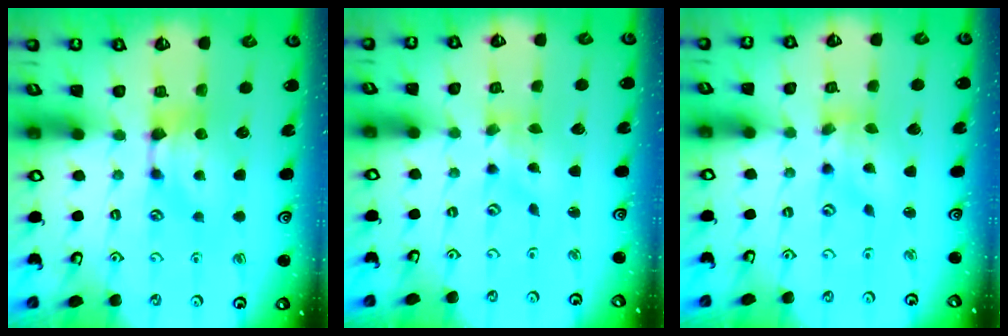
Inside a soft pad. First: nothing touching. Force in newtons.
{"total": 2.5, "press": 2.3, "slide": 0.9}
{"total": 2.6, "press": 2.1, "slide": 1.6}